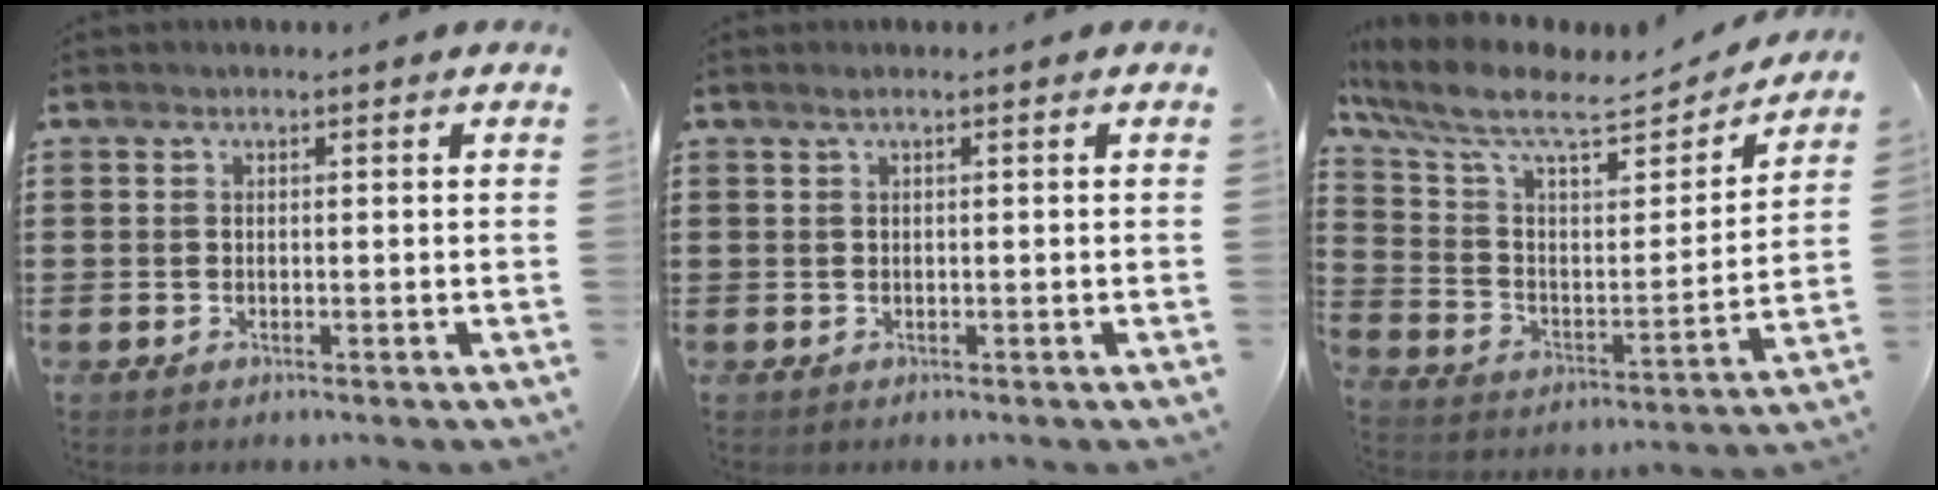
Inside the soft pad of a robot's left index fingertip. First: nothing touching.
{"total": 0.7, "force": [0.2, -0.1, 0.7], "torque": [-0.010, -0.004, 0.004]}
{"total": 10.0, "force": [7.7, 2.5, 5.8], "torque": [-0.144, -0.047, 0.130]}